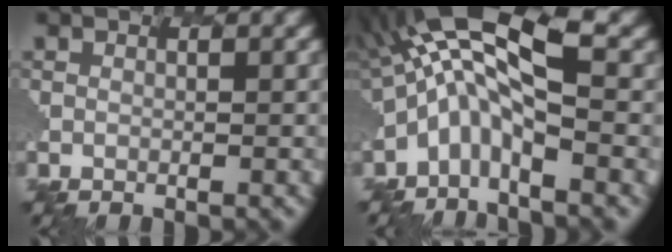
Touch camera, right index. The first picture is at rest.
{"total": 8.9, "force": [-0.5, 2.6, 8.5], "torque": [-0.197, 0.025, -0.023]}